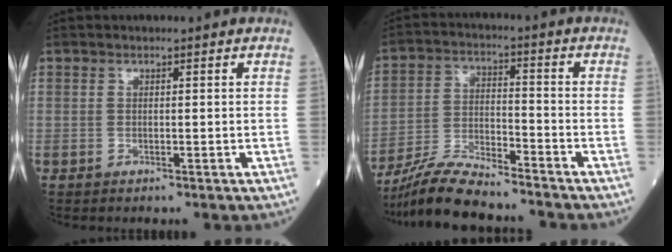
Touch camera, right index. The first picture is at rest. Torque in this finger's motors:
{"motor_torque": [0.24, -0.29, 0.29, 0.03]}